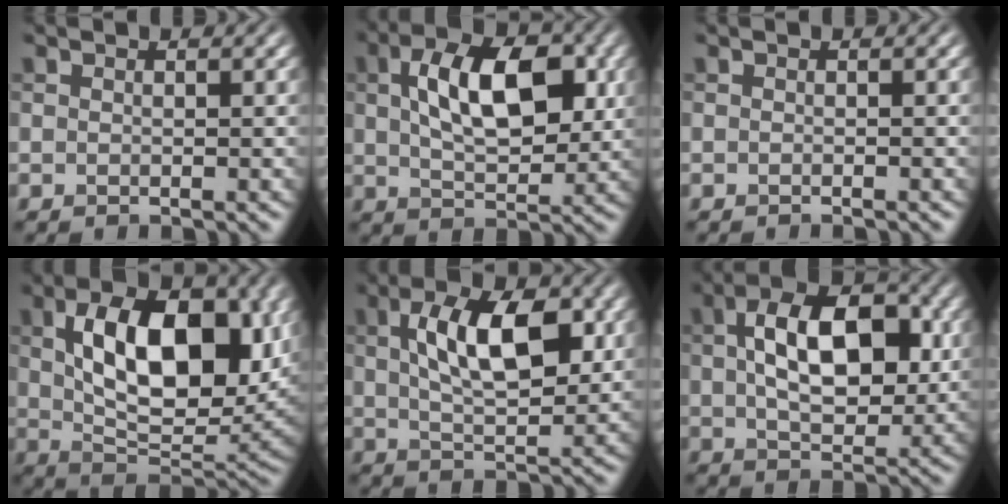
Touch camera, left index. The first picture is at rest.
{"total": 8.8, "force": [1.9, 4.4, 7.3], "torque": [-0.118, 0.012, 0.029]}
{"total": 0.6, "force": [-0.5, 0.0, 0.3], "torque": [-0.002, 0.001, -0.009]}
{"total": 11.4, "force": [2.5, 6.1, 9.4], "torque": [-0.147, -0.001, 0.045]}
{"total": 8.3, "force": [2.0, 3.6, 7.2], "torque": [-0.120, 0.010, 0.032]}
{"total": 9.4, "force": [1.5, 5.1, 7.7], "torque": [-0.126, 0.013, 0.021]}